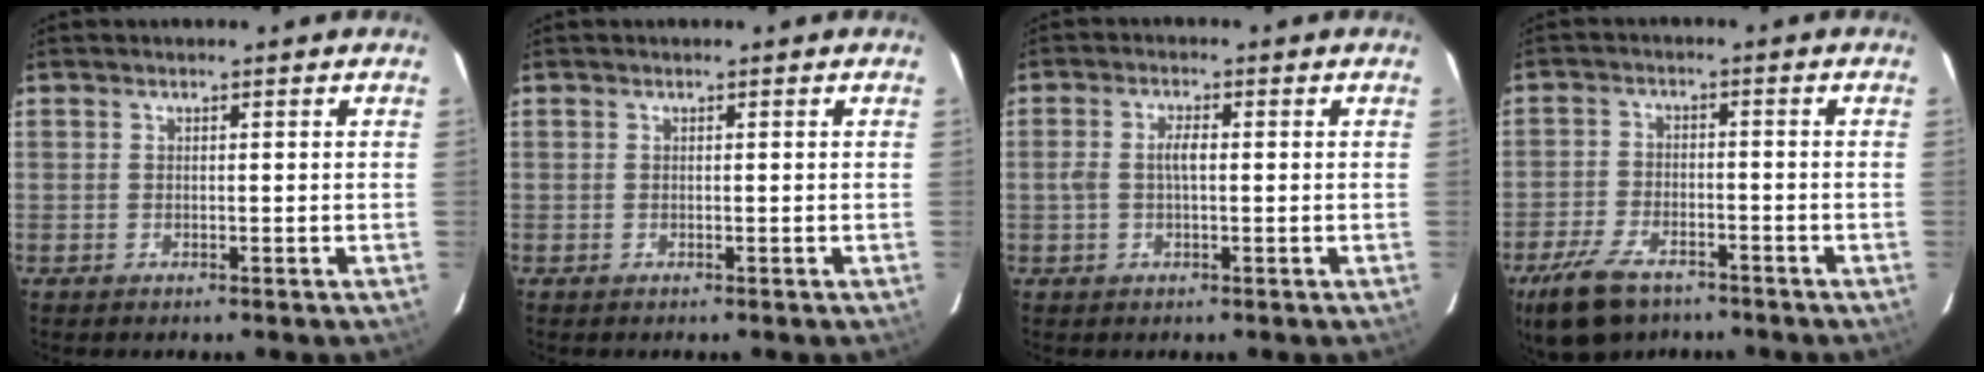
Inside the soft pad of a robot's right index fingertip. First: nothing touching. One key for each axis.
{"total": 0.0}
{"total": 3.3, "fx": -0.1, "fy": 1.2, "fz": 3.0, "tx": -0.060, "ty": 0.006, "tz": -0.001}
{"total": 10.7, "fx": -7.6, "fy": 5.2, "fz": 5.5, "tx": -0.142, "ty": -0.009, "tz": -0.138}